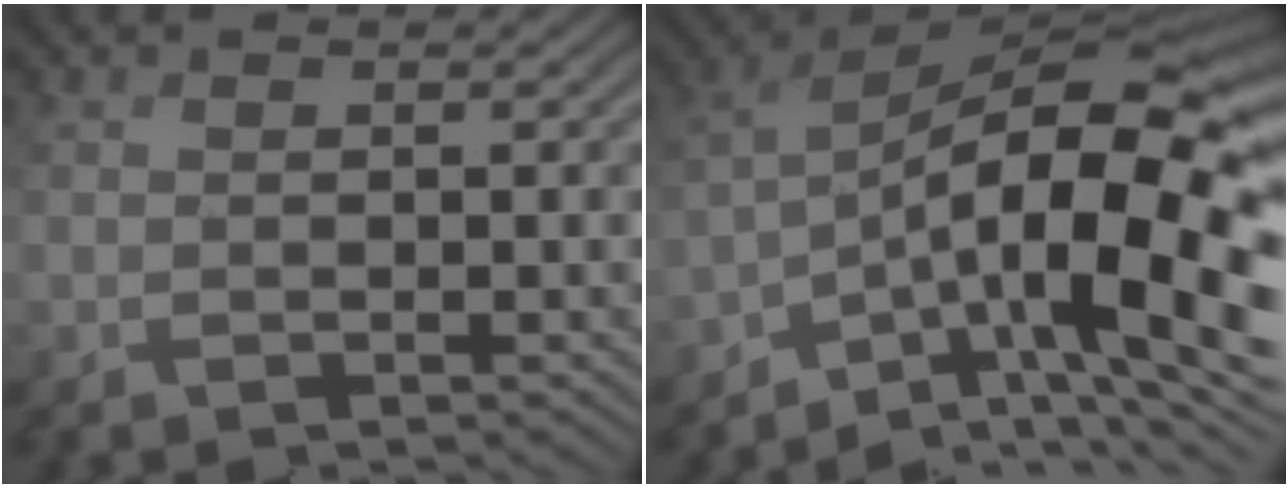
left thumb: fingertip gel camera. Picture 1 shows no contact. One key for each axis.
{"total": 16.2, "fx": -5.5, "fy": 5.8, "fz": 14.1, "tx": -0.218, "ty": 0.005, "tz": -0.094}